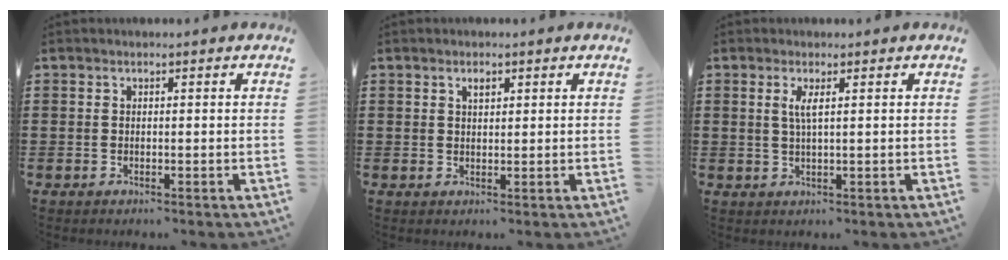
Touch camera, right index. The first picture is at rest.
{"total": 1.4, "force": [0.7, 0.6, 1.0], "torque": [-0.023, 0.004, 0.012]}
{"total": 2.2, "force": [0.7, 0.2, 2.1], "torque": [-0.044, 0.000, 0.009]}